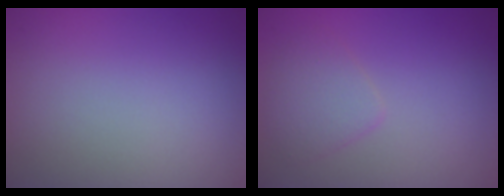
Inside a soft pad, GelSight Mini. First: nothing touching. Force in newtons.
{"total": 2.1, "press": 2.1, "slide": 0.1}